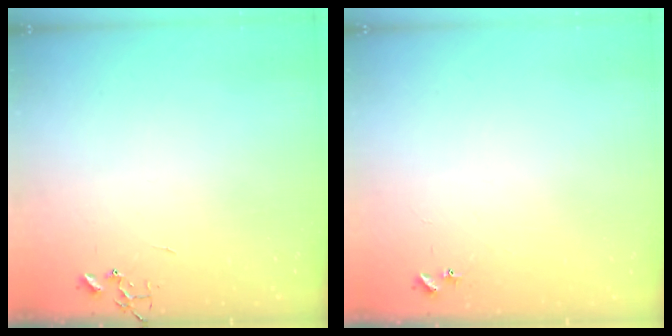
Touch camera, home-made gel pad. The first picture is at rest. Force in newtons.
{"total": 4.3, "press": 4.2, "slide": 0.6}